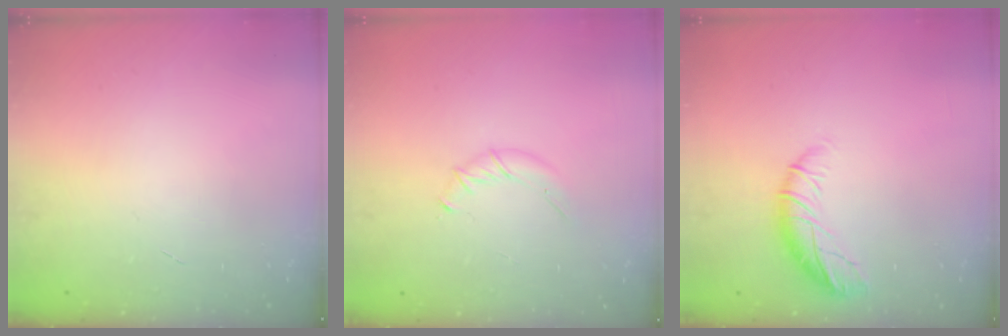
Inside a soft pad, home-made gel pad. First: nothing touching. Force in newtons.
{"total": 4.1, "press": 4.0, "slide": 0.9}
{"total": 9.7, "press": 9.6, "slide": 1.7}